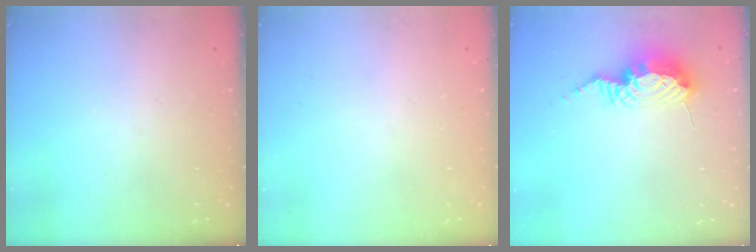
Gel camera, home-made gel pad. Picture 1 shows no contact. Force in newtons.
{"total": 0.0}
{"total": 11.0, "press": 11.0, "slide": 1.2}